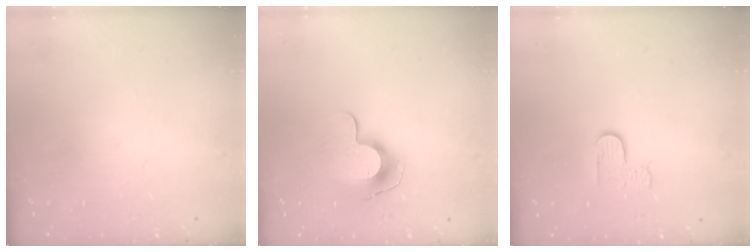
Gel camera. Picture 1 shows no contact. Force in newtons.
{"total": 9.6, "press": 9.6, "slide": 0.1}
{"total": 3.1, "press": 3.1, "slide": 0.4}